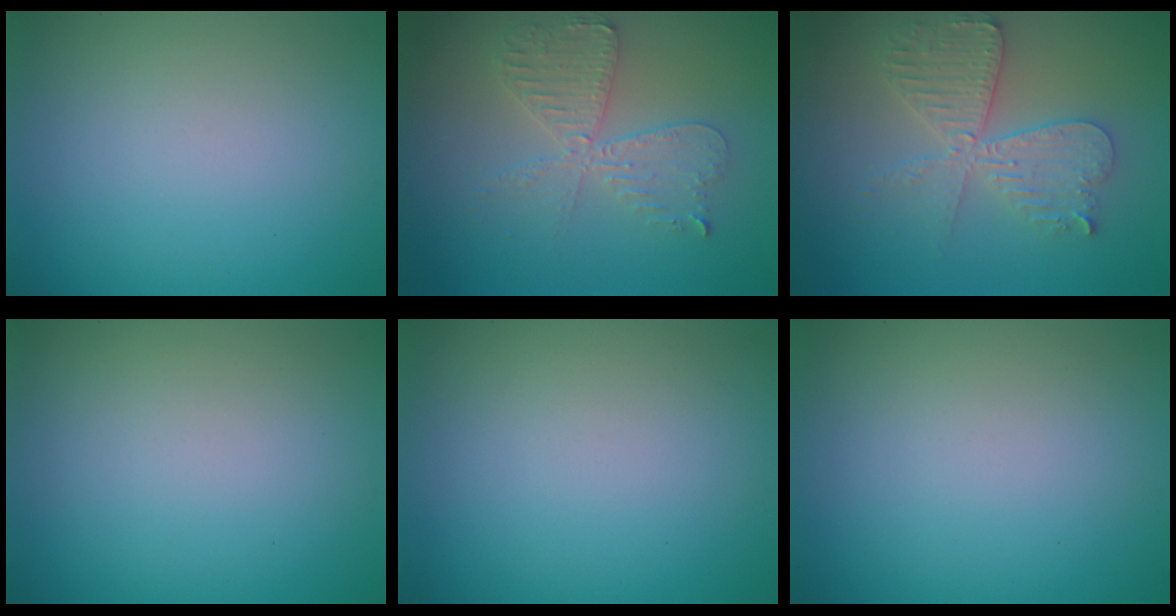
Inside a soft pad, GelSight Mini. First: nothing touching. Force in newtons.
{"total": 4.0, "press": 3.5, "slide": 2.0}
{"total": 5.3, "press": 5.2, "slide": 0.7}
{"total": 0.0}
{"total": 0.0}
{"total": 0.0}